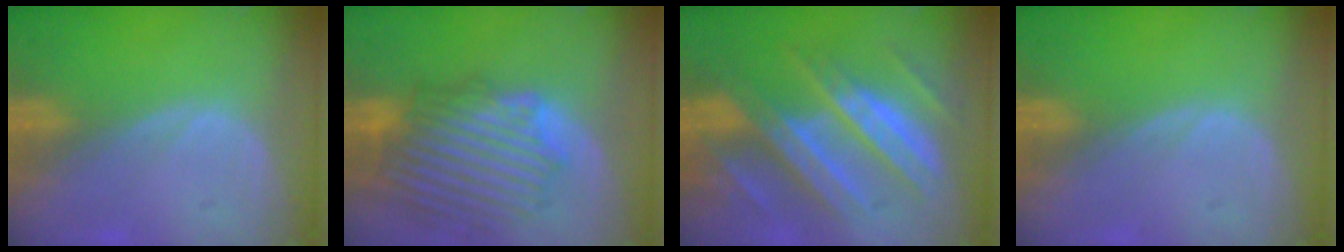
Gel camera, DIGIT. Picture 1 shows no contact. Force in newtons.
{"total": 9.9, "press": 9.8, "slide": 1.6}
{"total": 11.1, "press": 11.1, "slide": 1.0}
{"total": 0.0}